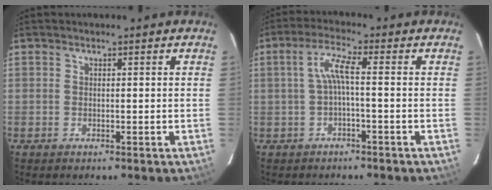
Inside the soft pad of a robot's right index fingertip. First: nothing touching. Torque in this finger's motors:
{"motor_torque": [0.56, -0.23, 0.34, 0.11]}